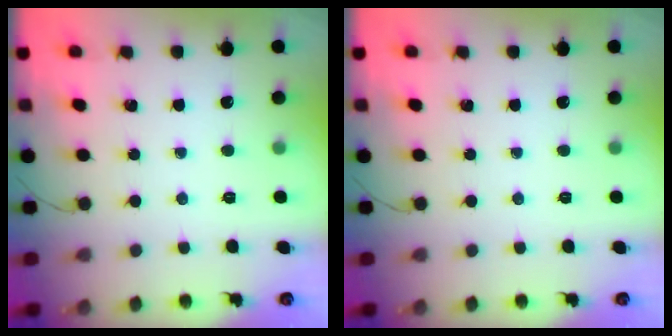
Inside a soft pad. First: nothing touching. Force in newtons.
{"total": 0.0}